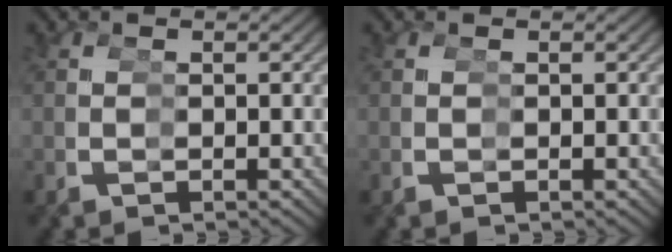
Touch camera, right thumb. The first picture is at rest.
{"total": 0.0}